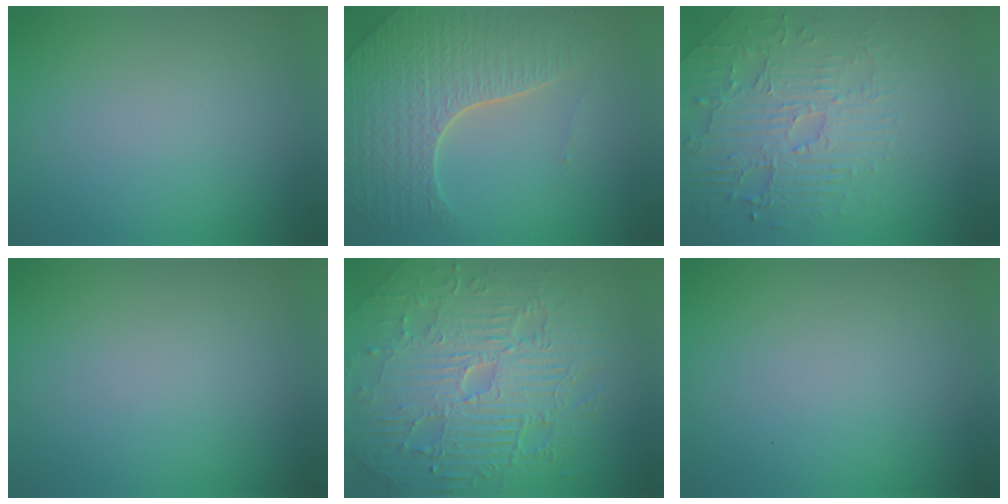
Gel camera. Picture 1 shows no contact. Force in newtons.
{"total": 7.0, "press": 5.2, "slide": 4.7}
{"total": 4.4, "press": 4.2, "slide": 1.4}
{"total": 0.0}
{"total": 11.6, "press": 7.5, "slide": 8.9}
{"total": 0.0}